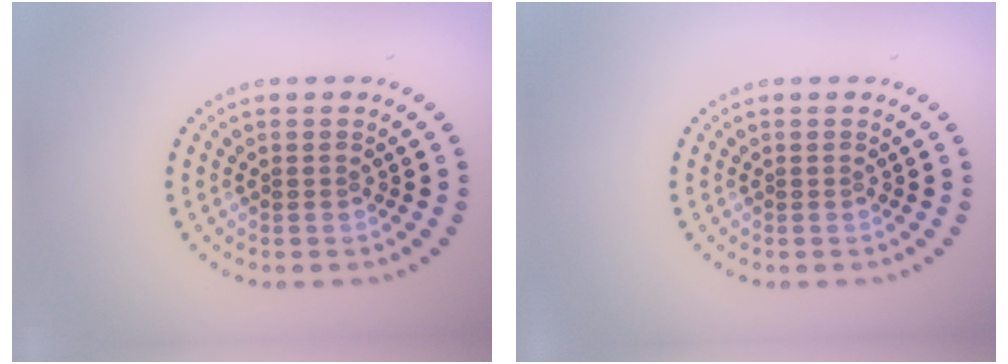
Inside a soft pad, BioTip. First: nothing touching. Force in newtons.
{"total": 0.0}